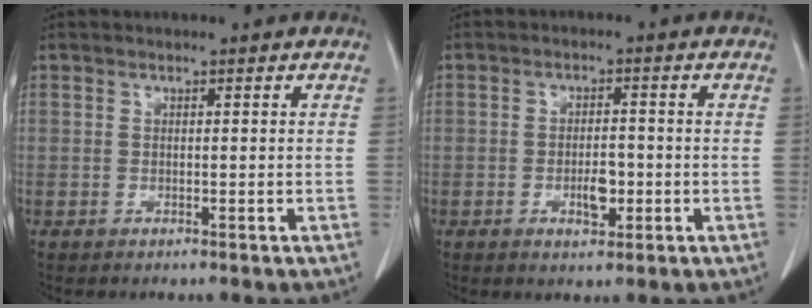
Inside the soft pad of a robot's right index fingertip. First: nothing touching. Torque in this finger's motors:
{"motor_torque": [0.15, 0.03, 0.05, 0.04]}